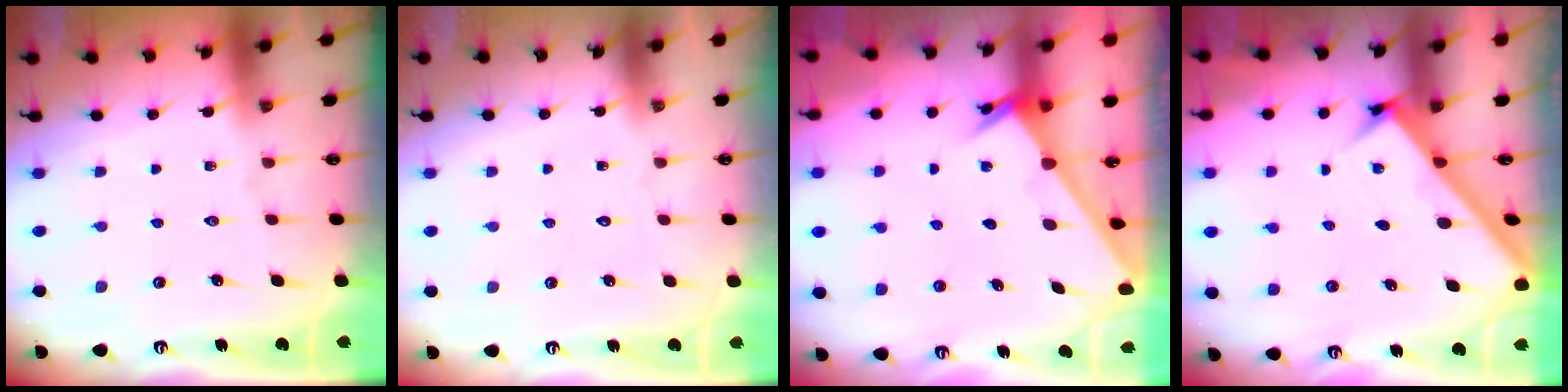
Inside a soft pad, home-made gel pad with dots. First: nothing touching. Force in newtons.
{"total": 1.6, "press": 1.5, "slide": 0.1}
{"total": 2.6, "press": 2.6, "slide": 0.2}
{"total": 2.4, "press": 2.4, "slide": 0.3}